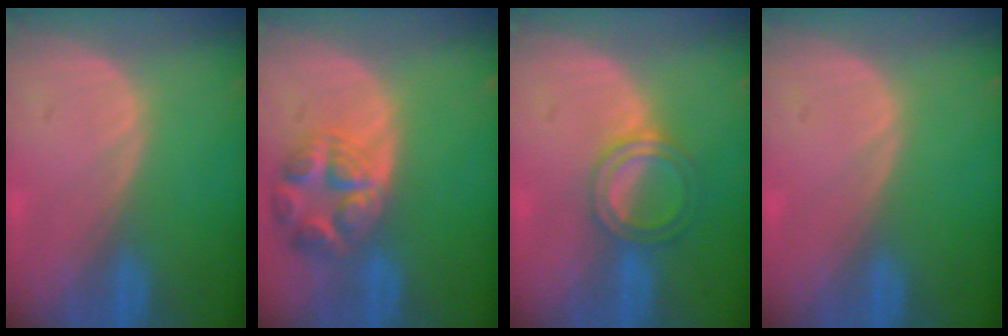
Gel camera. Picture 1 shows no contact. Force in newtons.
{"total": 7.9, "press": 7.0, "slide": 3.6}
{"total": 5.0, "press": 4.6, "slide": 1.9}
{"total": 0.0}